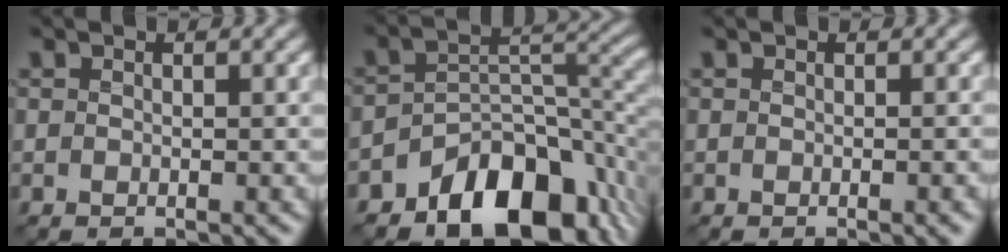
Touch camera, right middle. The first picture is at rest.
{"total": 10.5, "force": [-6.1, 5.7, 6.4], "torque": [-0.082, 0.003, -0.109]}
{"total": 1.3, "force": [-0.4, 0.3, 1.2], "torque": [-0.011, -0.001, -0.007]}